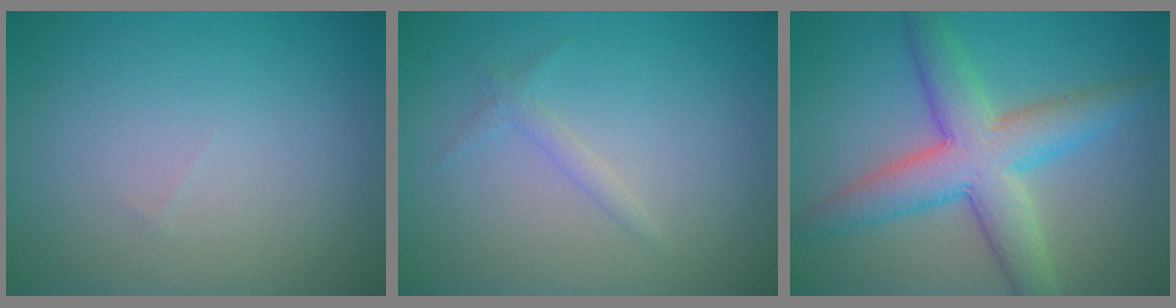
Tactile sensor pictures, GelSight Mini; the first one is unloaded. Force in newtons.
{"total": 1.1, "press": 1.1, "slide": 0.1}
{"total": 6.9, "press": 6.9, "slide": 0.1}